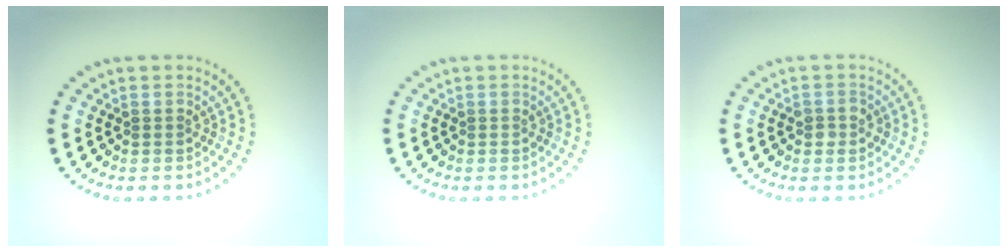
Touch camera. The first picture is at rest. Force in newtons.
{"total": 0.0}
{"total": 1.3, "press": 1.3, "slide": 0.4}